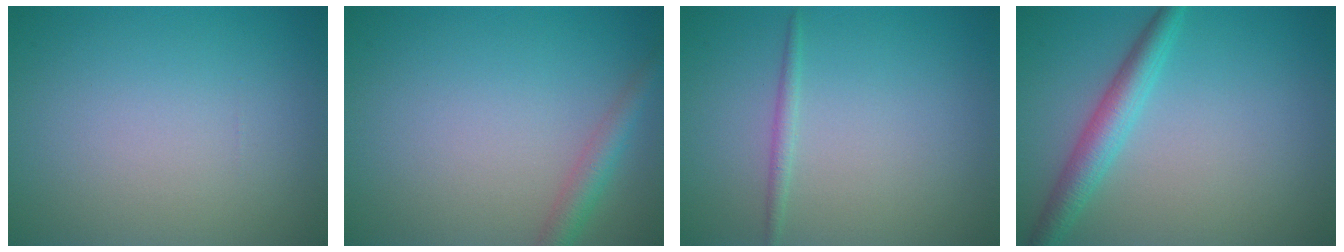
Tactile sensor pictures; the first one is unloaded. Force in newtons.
{"total": 2.4, "press": 2.4, "slide": 0.2}
{"total": 1.0, "press": 1.0, "slide": 0.0}
{"total": 3.3, "press": 3.3, "slide": 0.1}